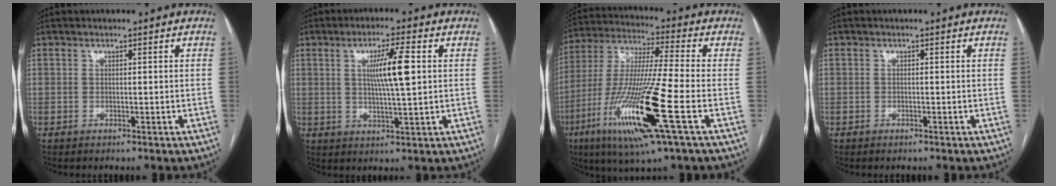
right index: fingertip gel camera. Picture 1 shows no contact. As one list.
[{"total": 7.6, "force": [1.5, 0.2, 7.4], "torque": [-0.131, 0.000, 0.027]}, {"total": 19.3, "force": [-7.1, 0.5, 17.9], "torque": [-0.386, -0.033, -0.136]}, {"total": 0.0}]